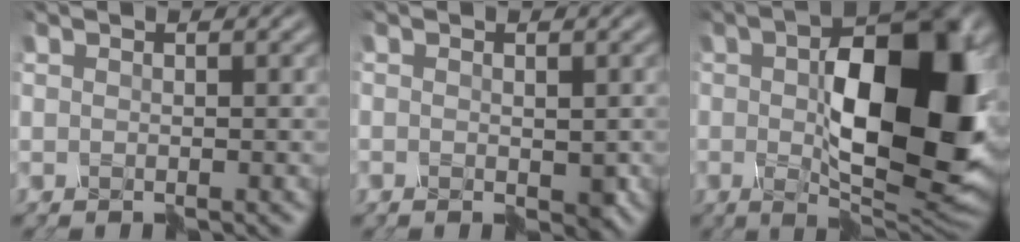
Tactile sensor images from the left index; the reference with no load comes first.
{"total": 1.4, "force": [-0.5, 0.5, 1.2], "torque": [-0.018, -0.005, -0.006]}
{"total": 12.8, "force": [0.2, 5.4, 11.6], "torque": [-0.169, 0.004, 0.003]}